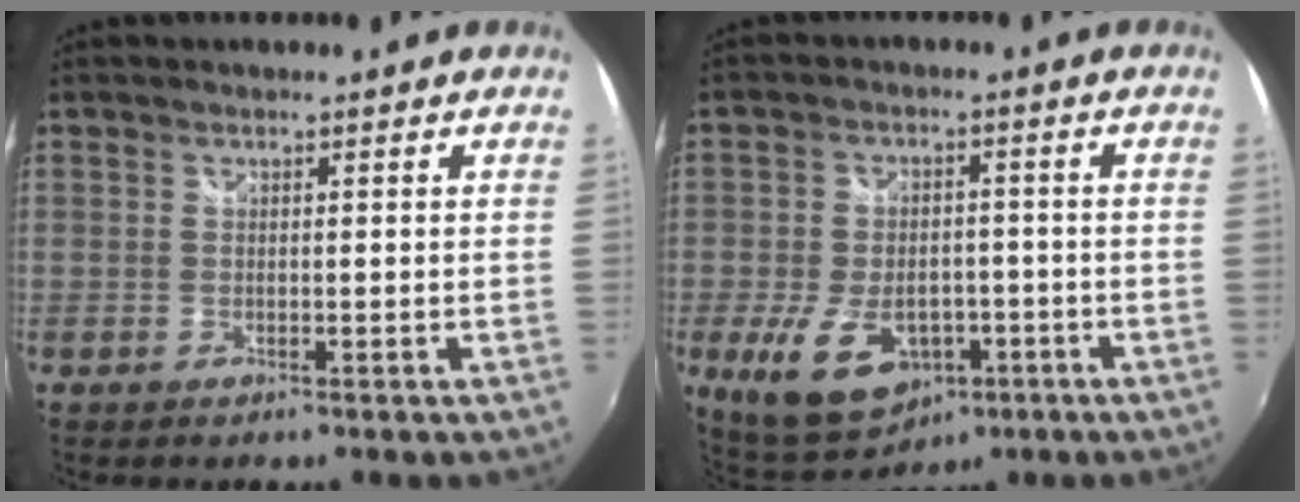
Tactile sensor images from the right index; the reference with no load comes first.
{"total": 13.3, "force": [-5.5, 8.6, 8.5], "torque": [-0.195, -0.022, -0.079]}